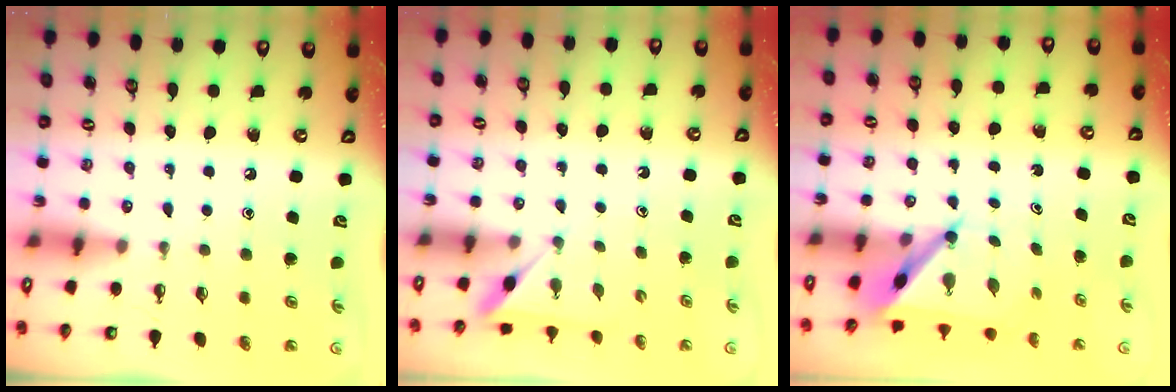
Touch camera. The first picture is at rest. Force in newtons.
{"total": 2.5, "press": 2.5, "slide": 0.2}
{"total": 5.7, "press": 5.6, "slide": 0.4}